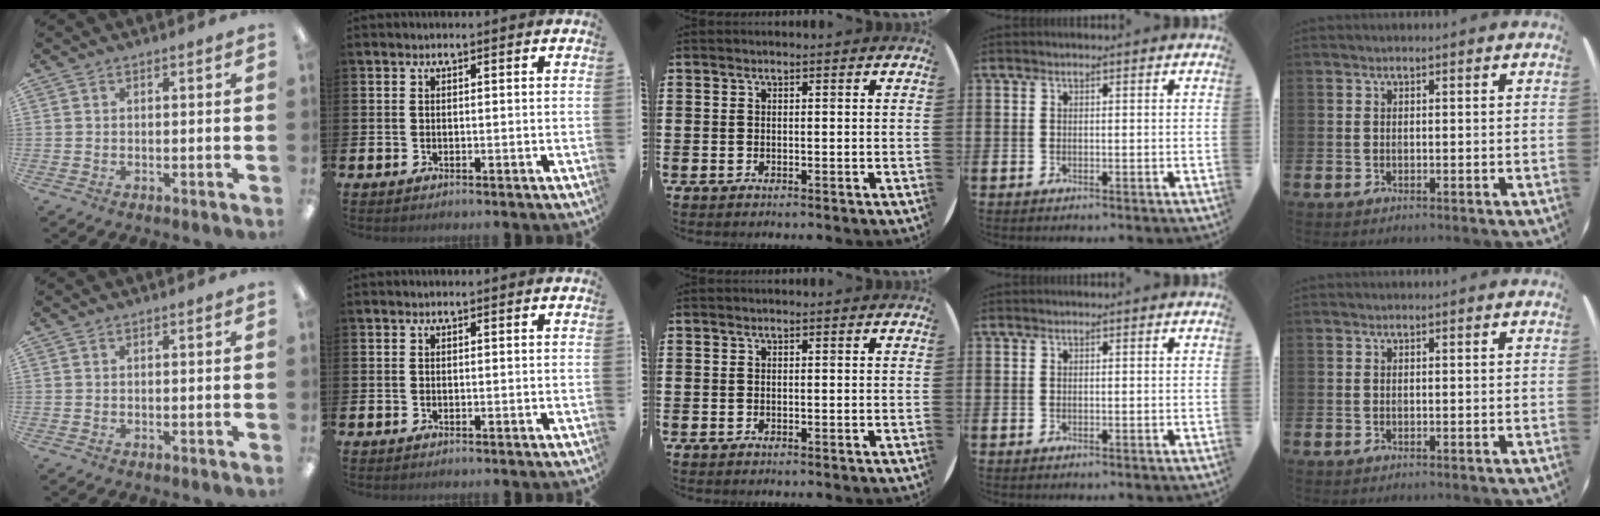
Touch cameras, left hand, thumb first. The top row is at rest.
{}